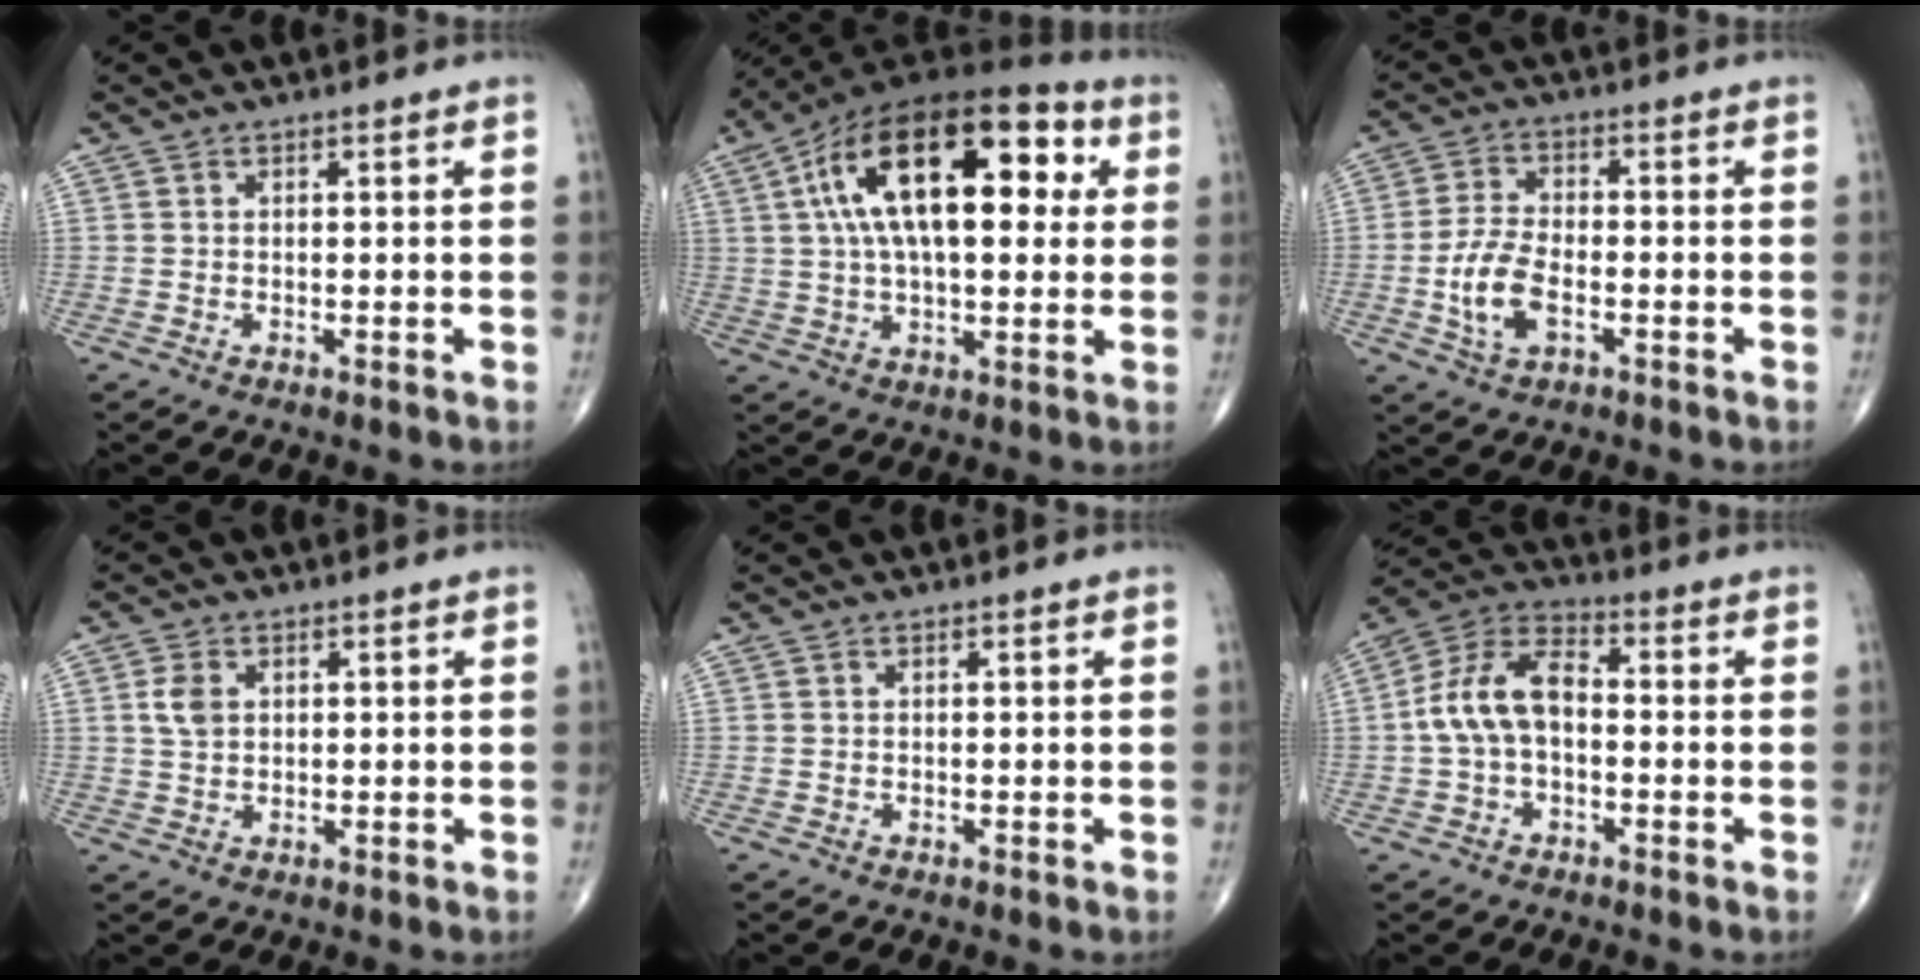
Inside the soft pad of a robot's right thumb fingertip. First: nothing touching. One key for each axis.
{"total": 24.6, "fx": 6.5, "fy": 11.8, "fz": 20.7, "tx": -0.336, "ty": 0.024, "tz": 0.096}
{"total": 8.4, "fx": -2.4, "fy": 4.4, "fz": 6.8, "tx": -0.142, "ty": 0.011, "tz": -0.046}
{"total": 3.5, "fx": 0.9, "fy": 2.4, "fz": 2.3, "tx": -0.043, "ty": 0.000, "tz": 0.018}
{"total": 0.0}
{"total": 10.8, "fx": -0.7, "fy": 6.4, "fz": 8.7, "tx": -0.167, "ty": 0.037, "tz": -0.024}